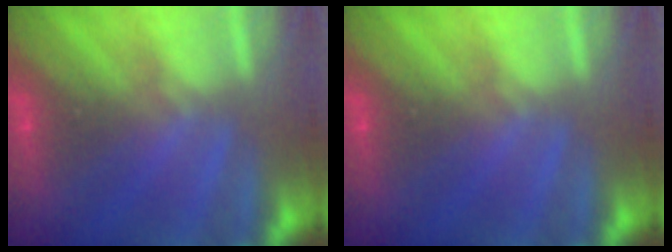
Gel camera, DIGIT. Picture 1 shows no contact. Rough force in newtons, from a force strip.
{"total": 0.0}